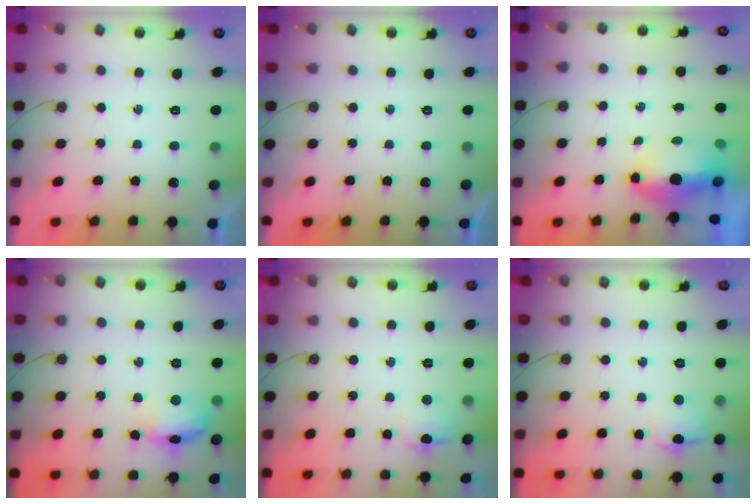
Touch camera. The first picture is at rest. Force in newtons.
{"total": 0.0}
{"total": 6.4, "press": 6.3, "slide": 1.3}
{"total": 13.0, "press": 13.0, "slide": 1.1}
{"total": 4.8, "press": 4.4, "slide": 1.9}
{"total": 5.9, "press": 5.8, "slide": 1.5}